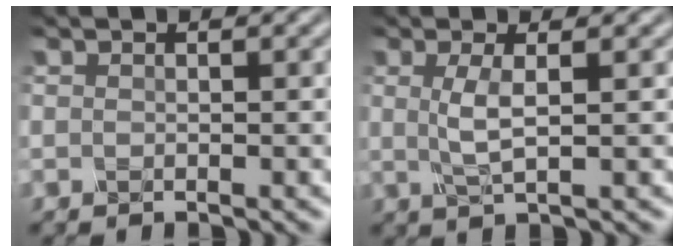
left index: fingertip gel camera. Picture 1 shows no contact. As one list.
[{"total": 2.6, "force": [0.5, 0.6, 2.5], "torque": [-0.053, -0.001, 0.010]}]